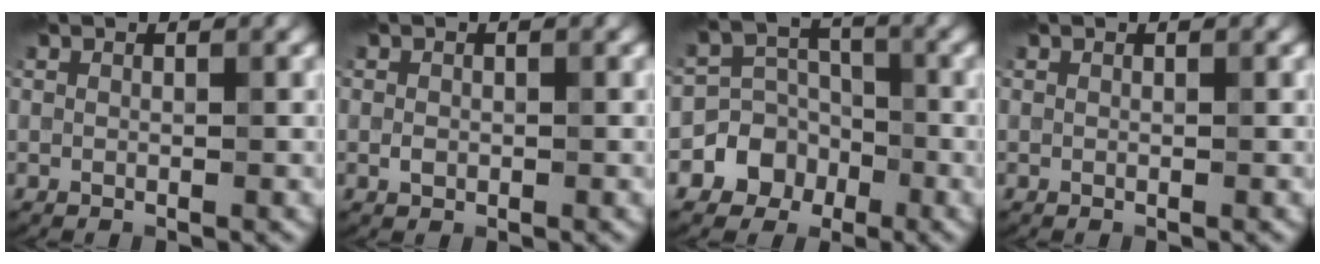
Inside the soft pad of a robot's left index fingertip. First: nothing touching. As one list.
[{"total": 0.9, "force": [-0.1, 0.7, 0.5], "torque": [-0.008, -0.003, -0.004]}, {"total": 5.4, "force": [-2.6, 4.6, 1.0], "torque": [0.018, 0.000, -0.070]}, {"total": 0.0}]